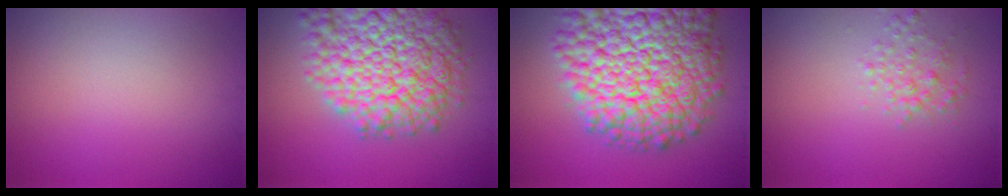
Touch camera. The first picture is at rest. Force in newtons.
{"total": 11.9, "press": 11.9, "slide": 0.5}
{"total": 17.5, "press": 17.5, "slide": 0.7}
{"total": 1.9, "press": 1.9, "slide": 0.0}